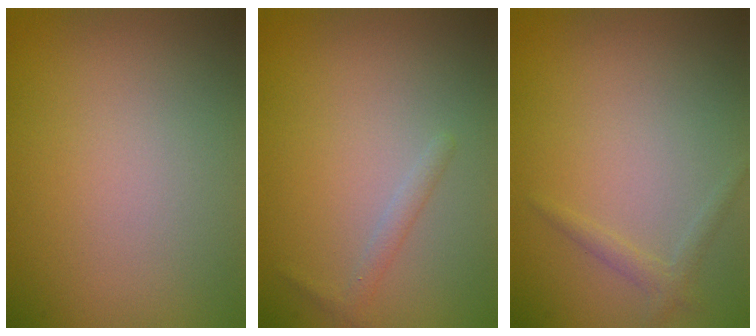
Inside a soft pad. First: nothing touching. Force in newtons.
{"total": 1.1, "press": 1.1, "slide": 0.1}
{"total": 1.1, "press": 1.1, "slide": 0.1}